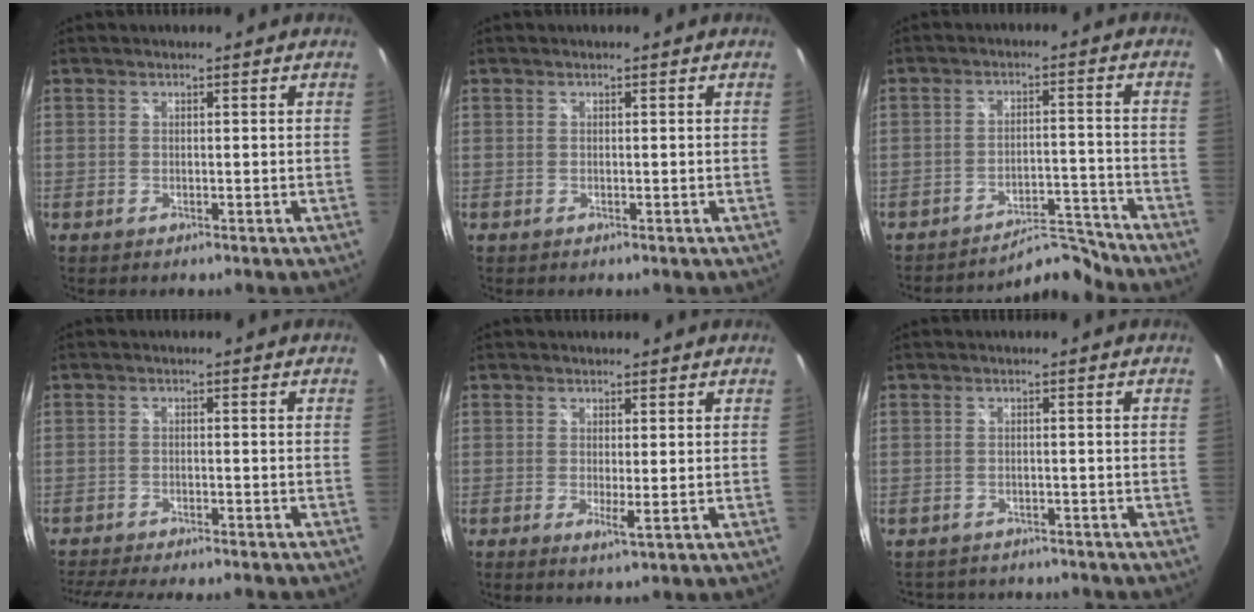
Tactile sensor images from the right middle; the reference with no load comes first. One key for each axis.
{"total": 0.0}
{"total": 7.1, "fx": -7.1, "fy": 0.3, "fz": -0.2, "tx": -0.002, "ty": 0.025, "tz": -0.109}
{"total": 12.6, "fx": -11.2, "fy": 1.7, "fz": 5.5, "tx": -0.122, "ty": -0.020, "tz": -0.170}
{"total": 2.1, "fx": -0.2, "fy": -0.2, "fz": 2.1, "tx": -0.039, "ty": -0.006, "tz": -0.004}
{"total": 8.2, "fx": -7.3, "fy": 3.0, "fz": 2.3, "tx": -0.053, "ty": -0.009, "tz": -0.100}